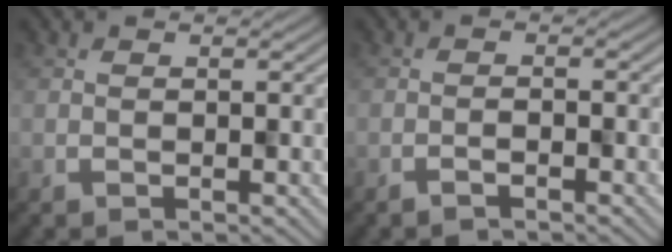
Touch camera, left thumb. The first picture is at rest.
{"total": 1.0, "force": [-0.9, 0.1, 0.4], "torque": [-0.009, 0.002, -0.019]}